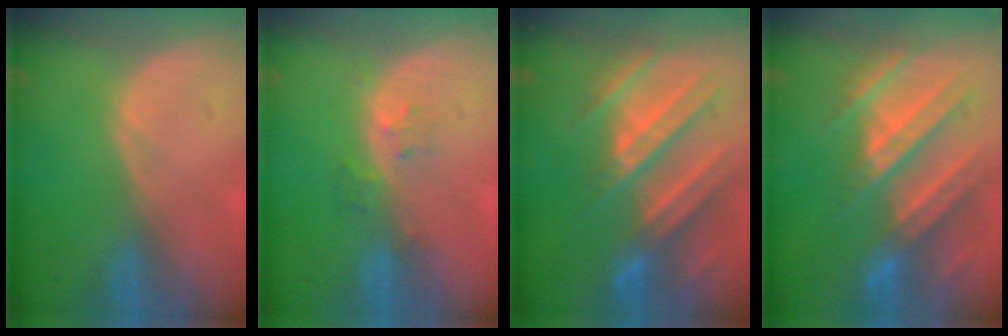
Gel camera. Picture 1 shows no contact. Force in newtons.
{"total": 2.3, "press": 2.2, "slide": 0.3}
{"total": 10.8, "press": 9.7, "slide": 4.8}
{"total": 10.5, "press": 9.6, "slide": 4.2}